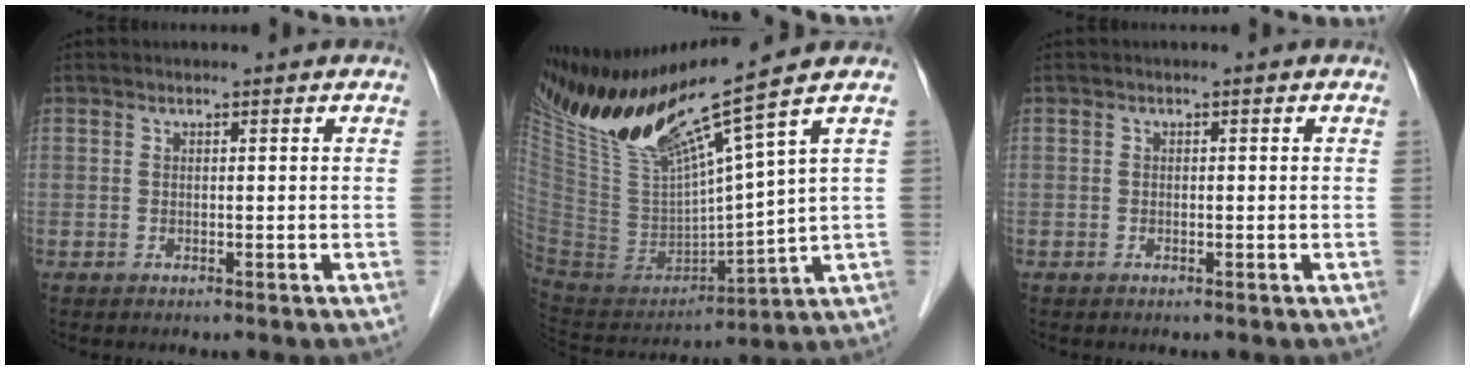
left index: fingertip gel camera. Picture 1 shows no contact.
{"total": 19.1, "force": [13.4, -0.8, 13.7], "torque": [-0.238, -0.014, 0.255]}
{"total": 0.0}